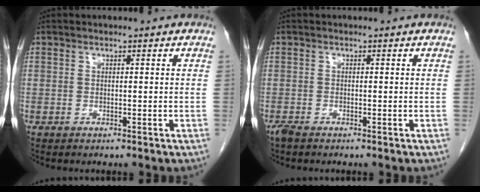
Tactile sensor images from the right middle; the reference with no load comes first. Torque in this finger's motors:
{"motor_torque": [0.14, -0.07, -0.01, 0.01]}